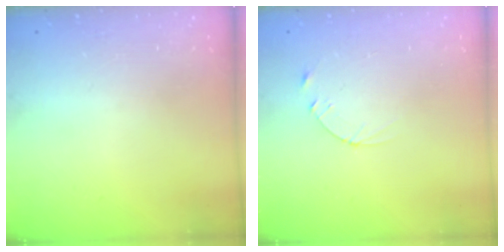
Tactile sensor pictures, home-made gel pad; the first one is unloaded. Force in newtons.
{"total": 2.4, "press": 2.3, "slide": 0.2}